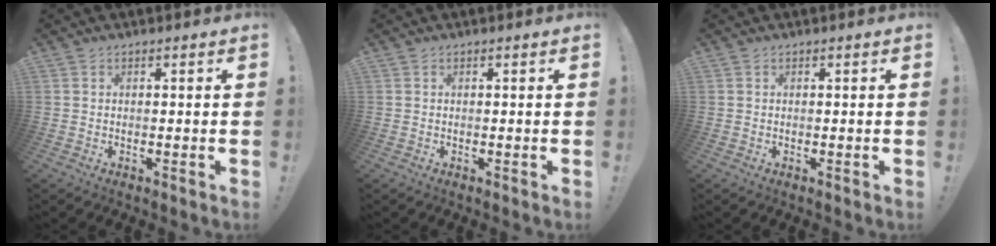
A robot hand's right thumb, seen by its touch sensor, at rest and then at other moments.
{"total": 0.0}
{"total": 0.0}